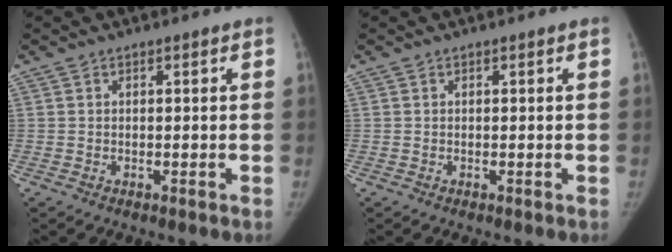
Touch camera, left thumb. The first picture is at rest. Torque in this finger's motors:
{"motor_torque": [0.00, 0.00, -0.05, -0.23, 0.01]}